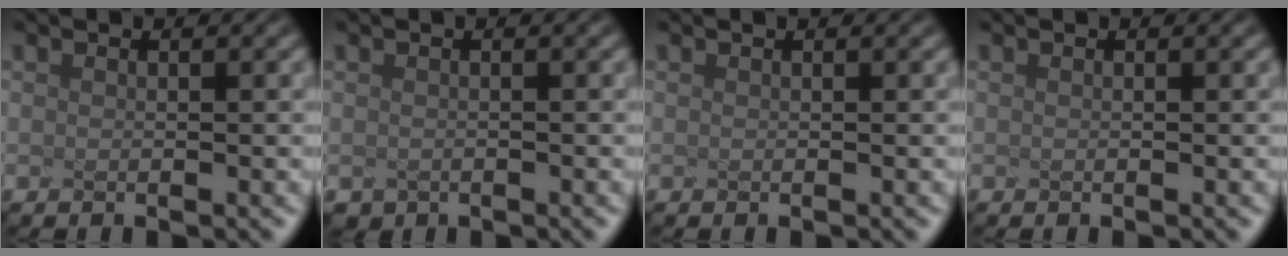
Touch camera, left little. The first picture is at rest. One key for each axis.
{"total": 1.1, "fx": -0.6, "fy": -0.5, "fz": -0.8, "tx": -0.010, "ty": -0.009, "tz": 0.022}
{"total": 0.0}
{"total": 0.0}